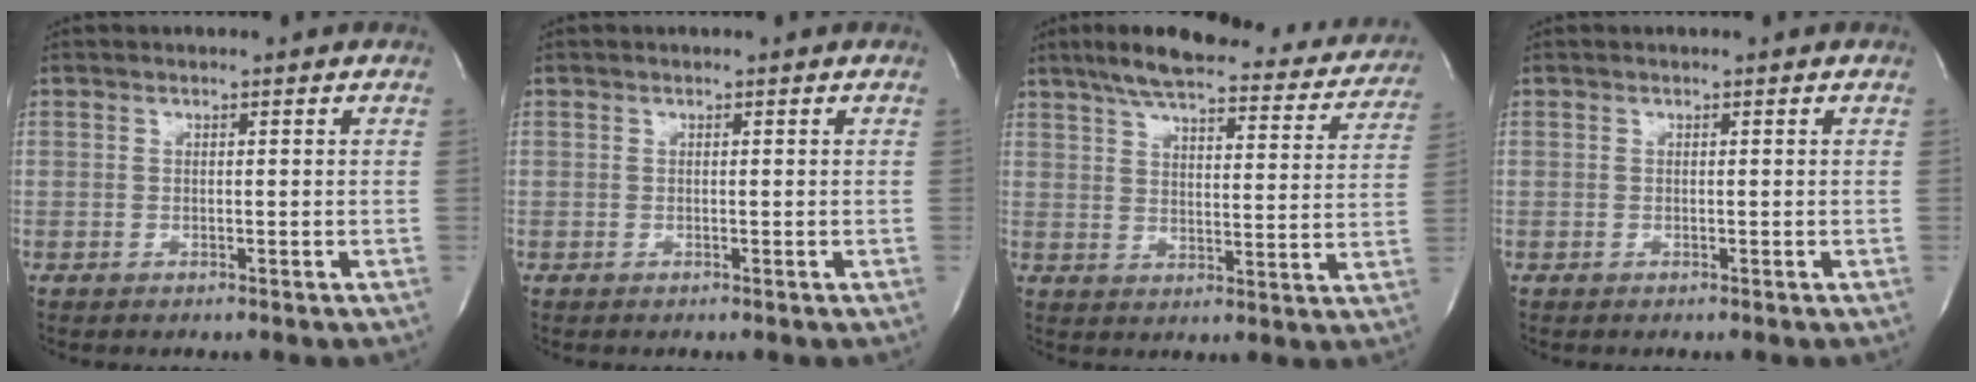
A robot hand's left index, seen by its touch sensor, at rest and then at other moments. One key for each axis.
{"total": 0.0}
{"total": 25.3, "fx": 22.0, "fy": 5.4, "fz": 11.4, "tx": -0.168, "ty": -0.006, "tz": 0.271}
{"total": 0.0}